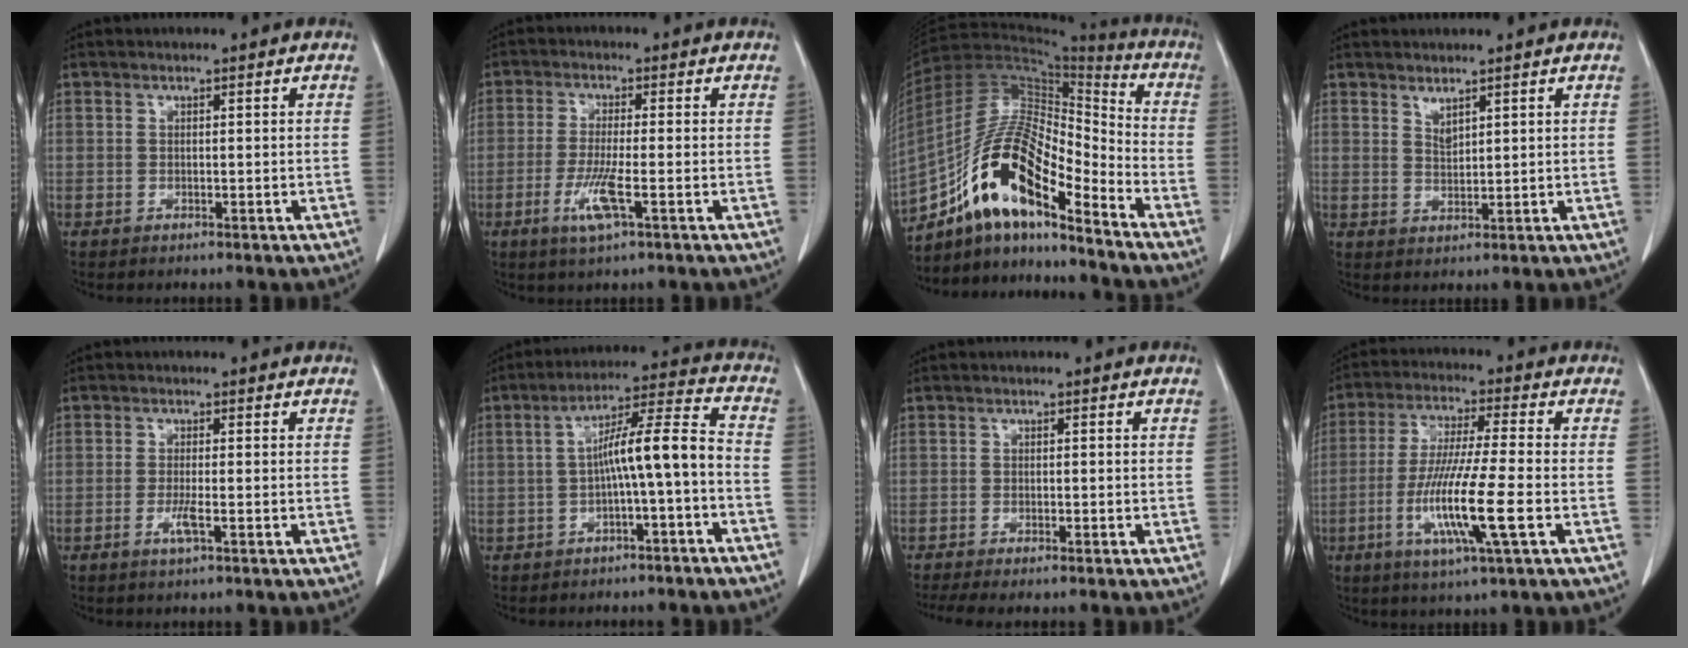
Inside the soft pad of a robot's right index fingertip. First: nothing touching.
{"total": 5.6, "force": [-2.2, 0.1, 5.2], "torque": [-0.107, -0.012, -0.041]}
{"total": 16.6, "force": [-10.8, 4.0, 11.9], "torque": [-0.228, 0.028, -0.190]}
{"total": 2.1, "force": [1.5, -0.4, 1.4], "torque": [-0.026, -0.007, 0.030]}
{"total": 2.3, "force": [-0.9, 0.0, 2.1], "torque": [-0.042, -0.004, -0.017]}
{"total": 9.1, "force": [-2.1, 0.2, 8.9], "torque": [-0.146, 0.032, -0.033]}
{"total": 5.1, "force": [-4.2, 0.4, 3.0], "torque": [-0.040, -0.008, -0.063]}
{"total": 12.5, "force": [-3.6, -0.2, 11.9], "torque": [-0.236, -0.020, -0.071]}